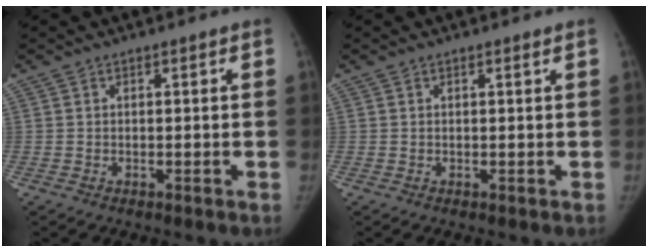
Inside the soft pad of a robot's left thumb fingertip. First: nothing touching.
{"total": 0.0}